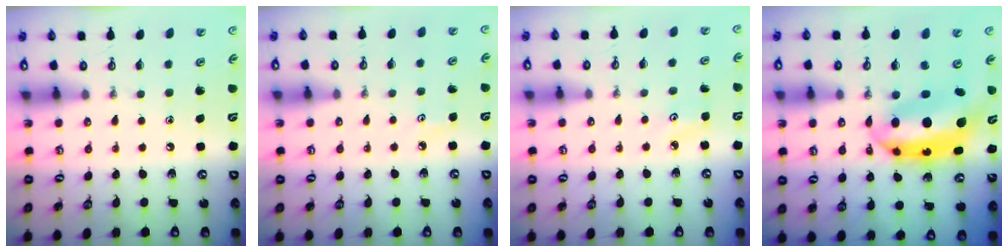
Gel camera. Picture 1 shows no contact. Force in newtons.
{"total": 2.6, "press": 2.6, "slide": 0.5}
{"total": 2.6, "press": 2.6, "slide": 0.3}
{"total": 11.2, "press": 11.1, "slide": 0.8}